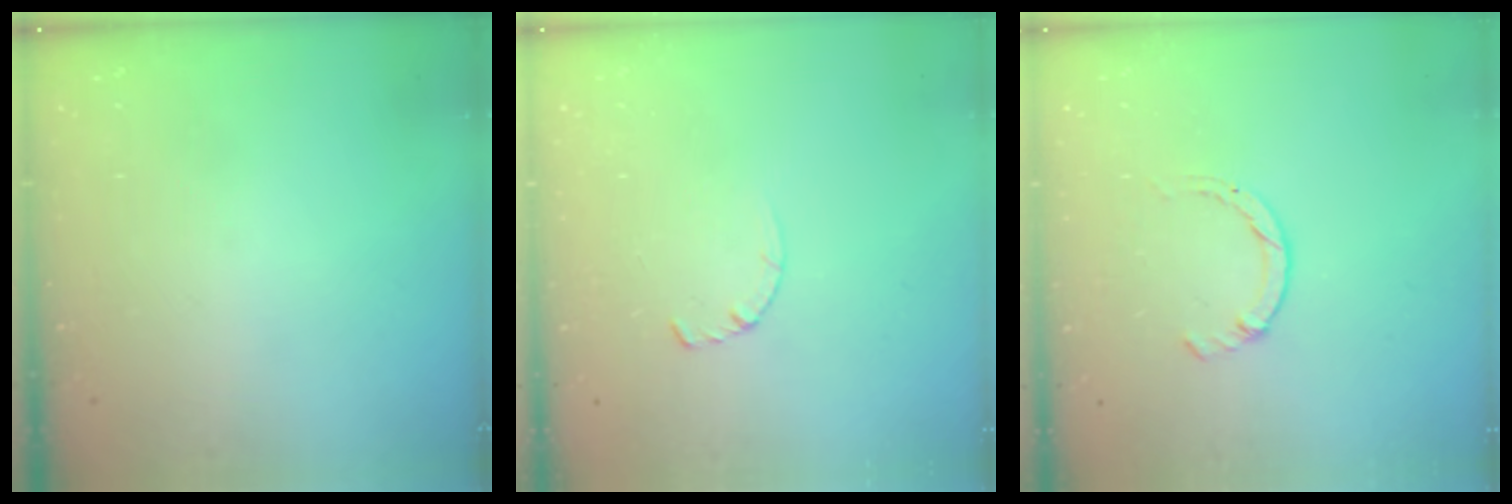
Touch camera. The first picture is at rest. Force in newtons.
{"total": 2.8, "press": 2.8, "slide": 0.4}
{"total": 1.7, "press": 1.7, "slide": 0.3}